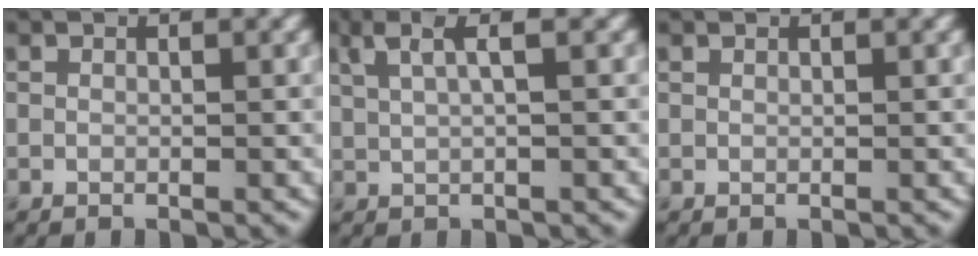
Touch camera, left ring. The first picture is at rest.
{"total": 3.2, "force": [1.6, 0.8, 2.6], "torque": [-0.043, 0.006, 0.031]}
{"total": 0.0}